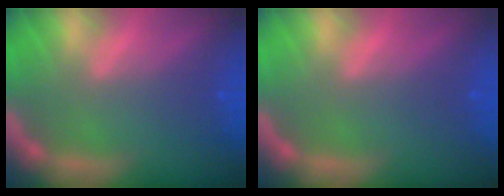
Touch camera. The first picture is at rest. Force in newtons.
{"total": 0.0}